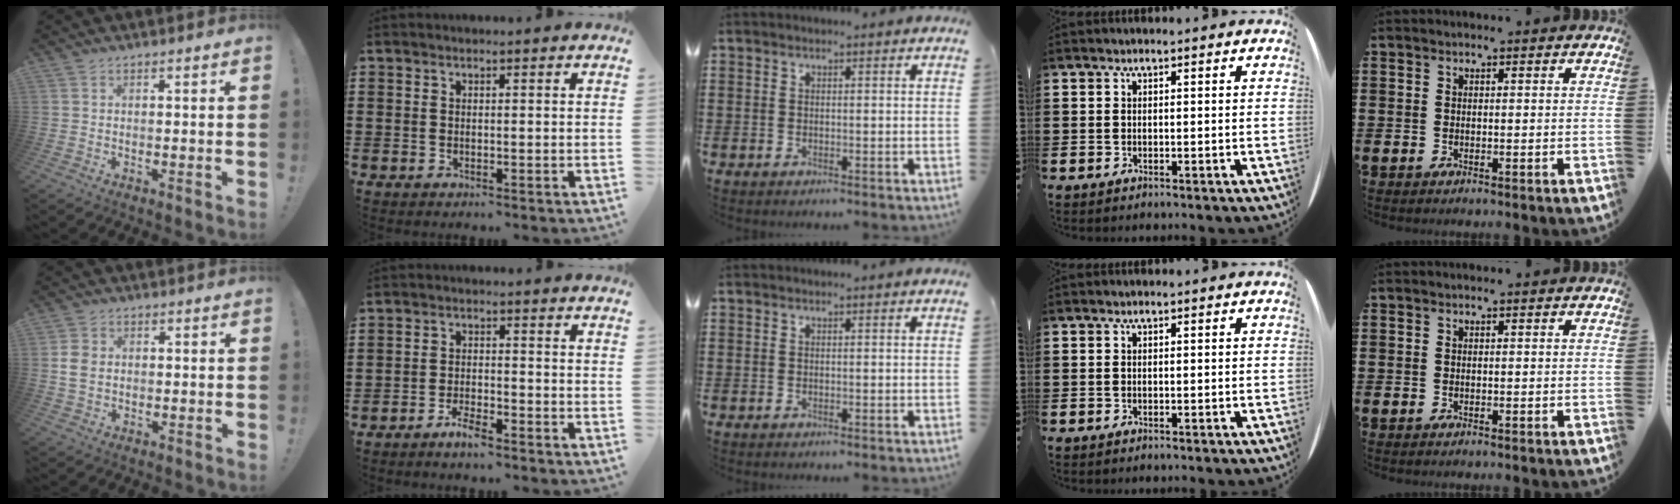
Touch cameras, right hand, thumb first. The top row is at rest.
{"thumb": {"total": 5.1, "force": [0.4, 3.9, 3.2], "torque": [-0.058, 0.002, 0.005]}, "index": {"total": 2.8, "force": [-2.5, 0.7, 1.1], "torque": [-0.029, 0.007, -0.050]}}